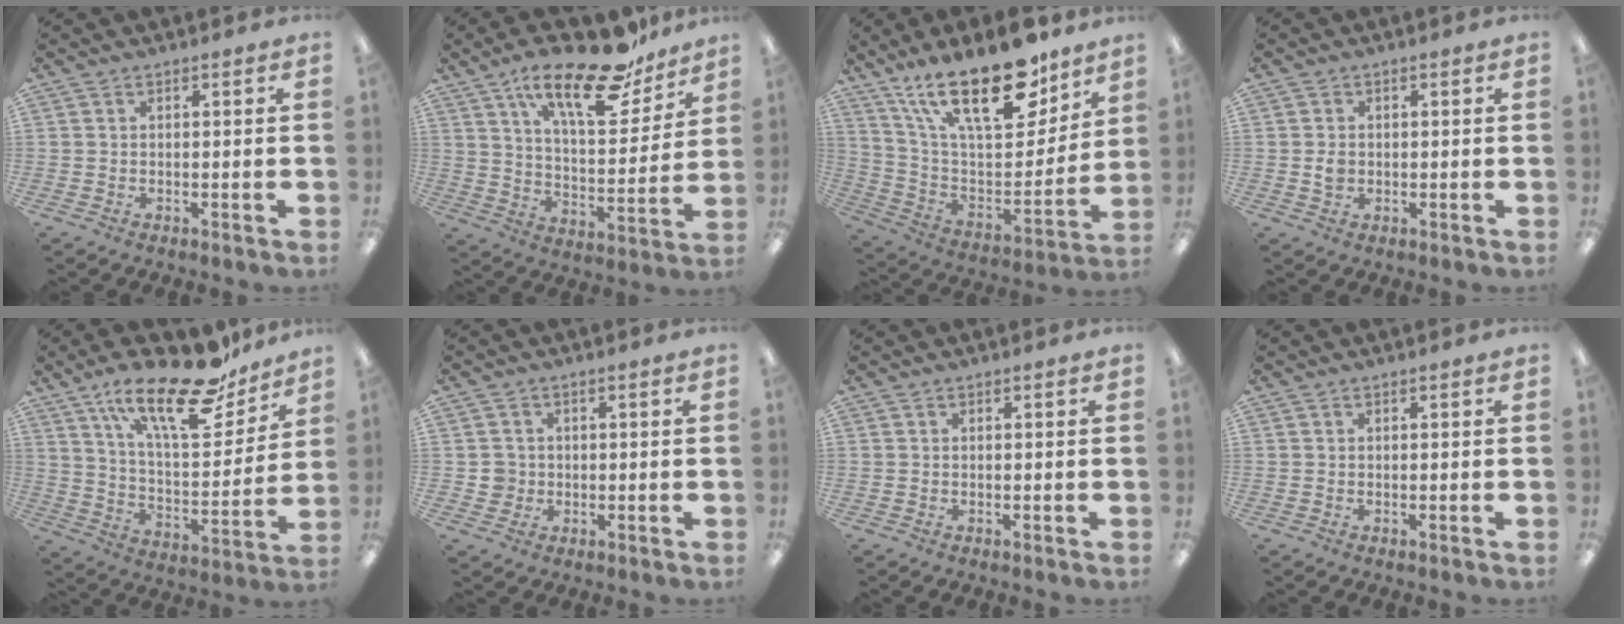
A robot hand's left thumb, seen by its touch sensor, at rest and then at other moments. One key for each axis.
{"total": 21.5, "fx": 14.7, "fy": 7.9, "fz": 13.6, "tx": -0.213, "ty": -0.087, "tz": 0.245}
{"total": 25.4, "fx": 16.6, "fy": 10.0, "fz": 16.4, "tx": -0.280, "ty": -0.097, "tz": 0.286}
{"total": 2.3, "fx": -0.1, "fy": 1.9, "fz": 1.3, "tx": -0.016, "ty": 0.001, "tz": -0.004}
{"total": 24.1, "fx": 16.3, "fy": 8.7, "fz": 15.4, "tx": -0.240, "ty": -0.095, "tz": 0.274}
{"total": 3.4, "fx": -0.1, "fy": 3.4, "fz": 0.3, "tx": -0.003, "ty": 0.004, "tz": -0.005}
{"total": 0.0}
{"total": 0.0}